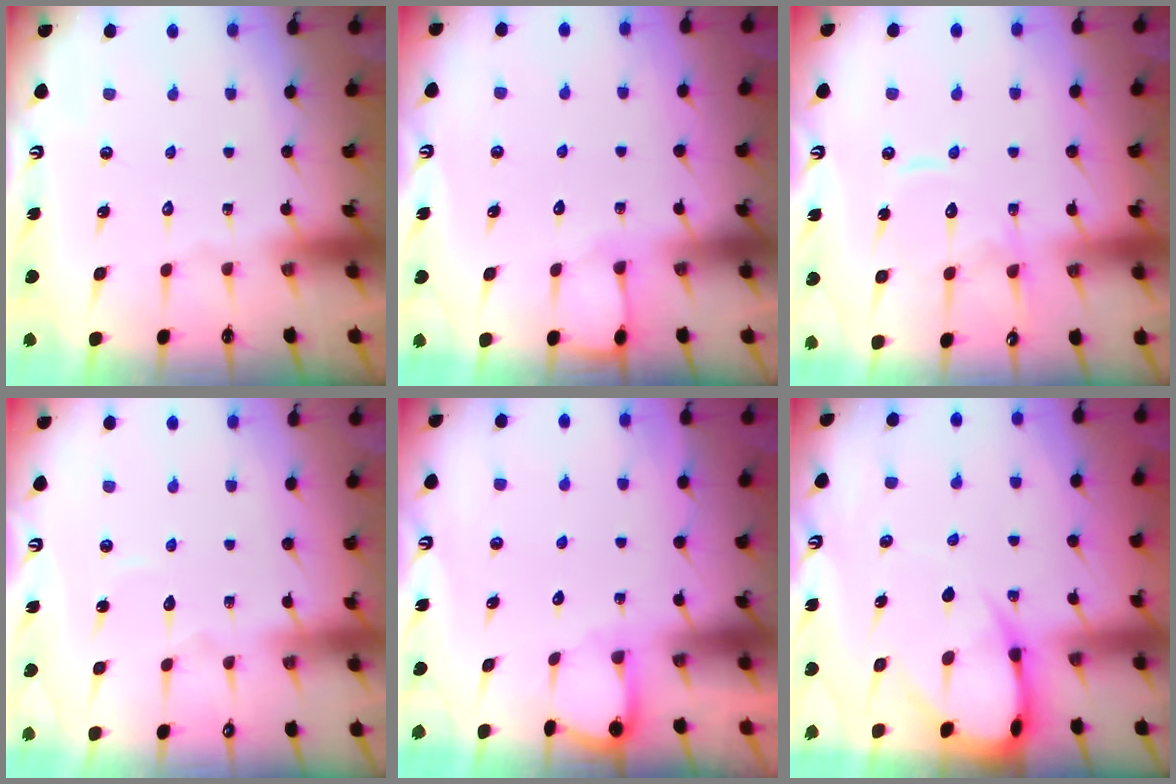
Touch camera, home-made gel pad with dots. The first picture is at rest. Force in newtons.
{"total": 2.9, "press": 2.9, "slide": 0.5}
{"total": 11.9, "press": 11.8, "slide": 1.1}
{"total": 3.9, "press": 3.8, "slide": 0.4}
{"total": 2.7, "press": 2.7, "slide": 0.2}
{"total": 8.4, "press": 8.4, "slide": 0.8}